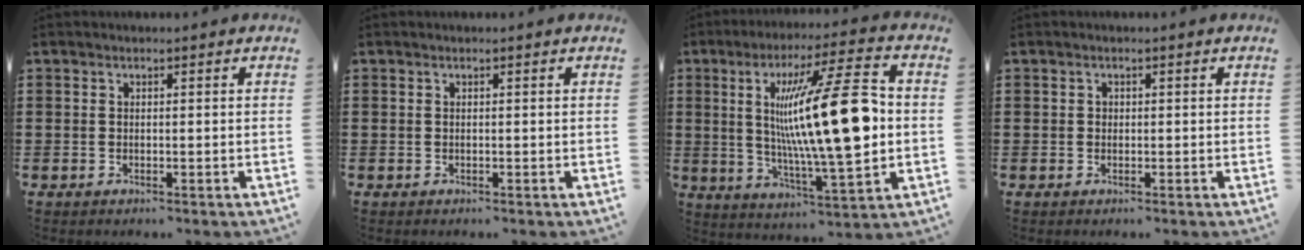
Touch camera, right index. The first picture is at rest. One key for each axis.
{"total": 0.0}
{"total": 18.8, "fx": 1.6, "fy": 4.1, "fz": 18.2, "tx": -0.303, "ty": -0.004, "tz": 0.019}
{"total": 0.6, "fx": 0.0, "fy": 0.6, "fz": 0.1, "tx": -0.004, "ty": 0.005, "tz": -0.001}